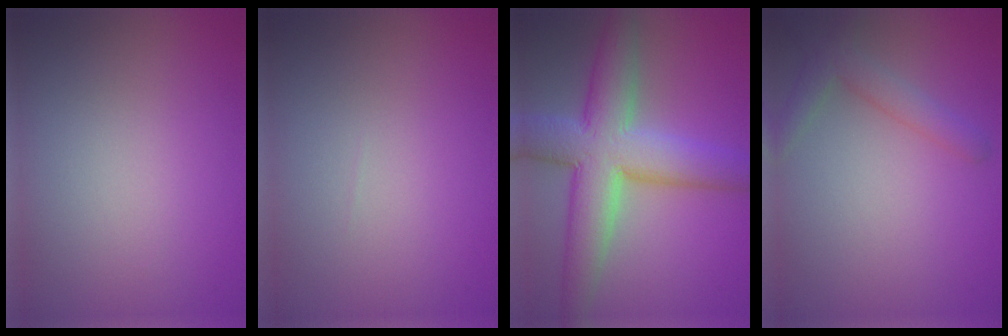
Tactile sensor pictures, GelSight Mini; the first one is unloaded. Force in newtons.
{"total": 0.0}
{"total": 9.2, "press": 9.1, "slide": 0.5}
{"total": 2.6, "press": 2.6, "slide": 0.2}